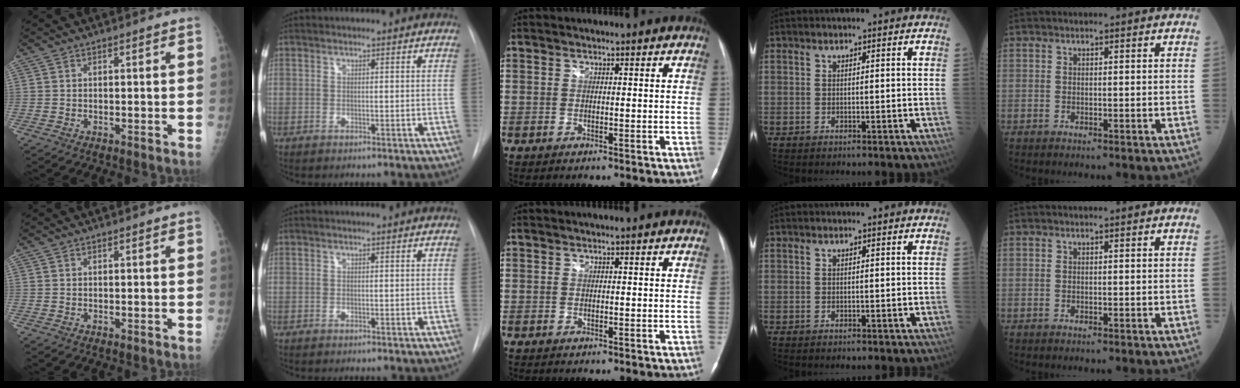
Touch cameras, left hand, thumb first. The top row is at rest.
{}